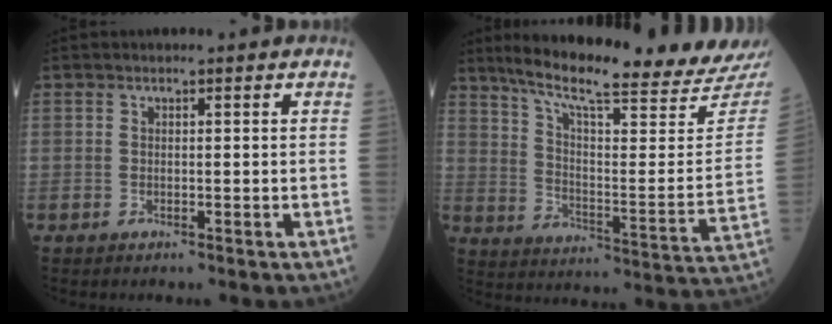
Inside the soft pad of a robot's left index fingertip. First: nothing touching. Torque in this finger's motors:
{"motor_torque": [0.95, -1.19, 0.44, 0.11]}